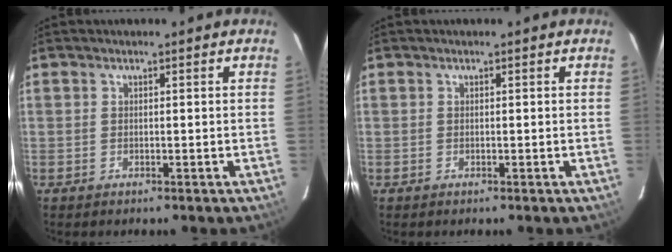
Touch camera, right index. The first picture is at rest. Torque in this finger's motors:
{"motor_torque": [-0.04, -0.01, 0.01, 0.01]}